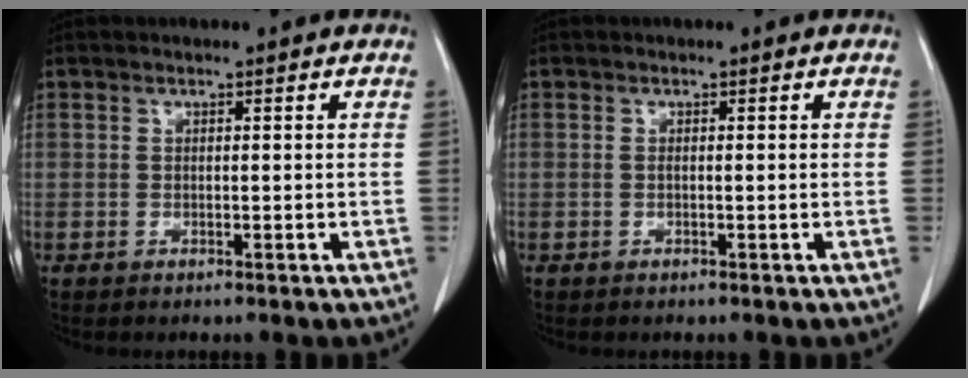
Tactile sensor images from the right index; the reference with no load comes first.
{"total": 0.6, "force": [0.0, 0.1, 0.6], "torque": [-0.013, -0.001, 0.002]}